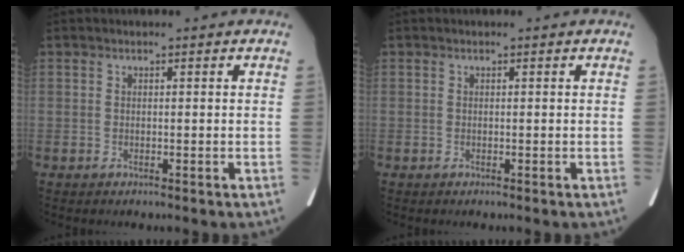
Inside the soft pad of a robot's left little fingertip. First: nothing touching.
{"total": 0.0}